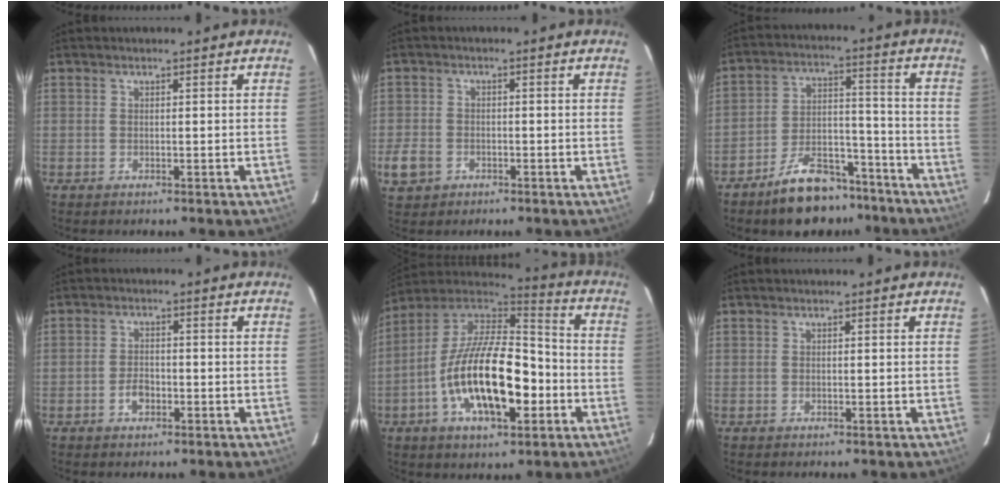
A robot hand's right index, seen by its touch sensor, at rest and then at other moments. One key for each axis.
{"total": 5.4, "fx": -2.3, "fy": 4.4, "fz": 2.2, "tx": -0.063, "ty": 0.003, "tz": -0.037}
{"total": 13.9, "fx": -10.8, "fy": 6.4, "fz": 5.9, "tx": -0.114, "ty": 0.034, "tz": -0.155}
{"total": 3.2, "fx": -1.5, "fy": 2.0, "fz": 2.0, "tx": -0.039, "ty": 0.003, "tz": -0.025}
{"total": 21.4, "fx": -6.3, "fy": 9.3, "fz": 18.2, "tx": -0.345, "ty": -0.007, "tz": -0.112}
{"total": 0.0}